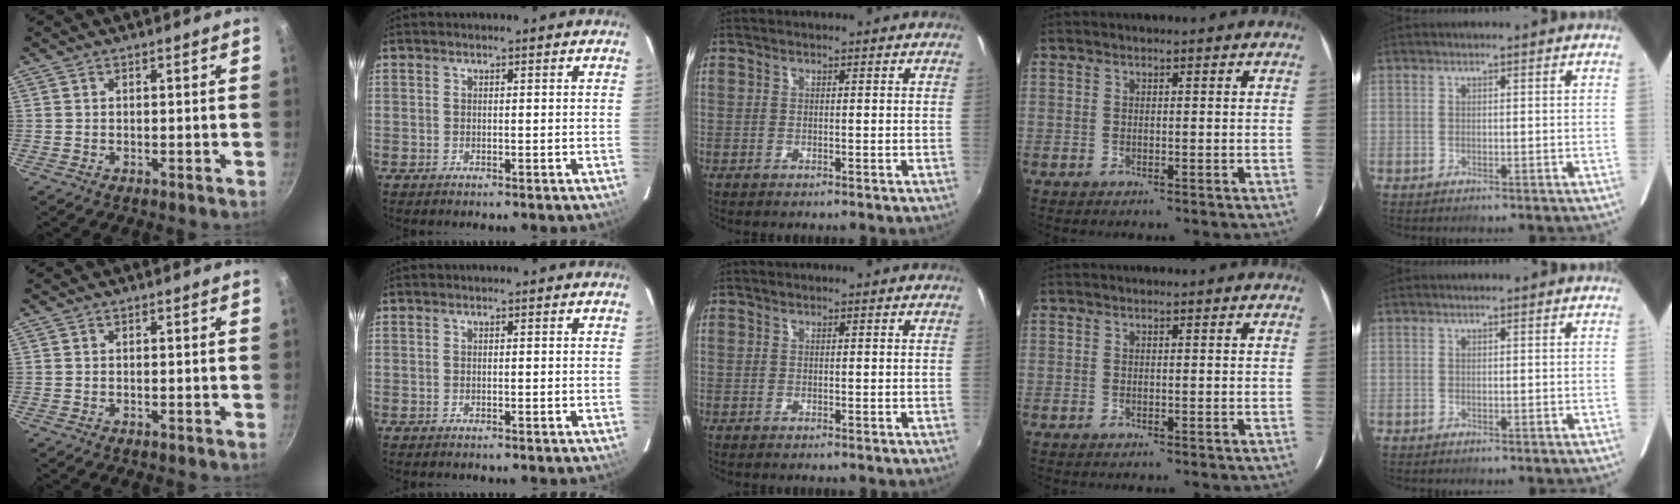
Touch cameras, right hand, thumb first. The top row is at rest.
{}